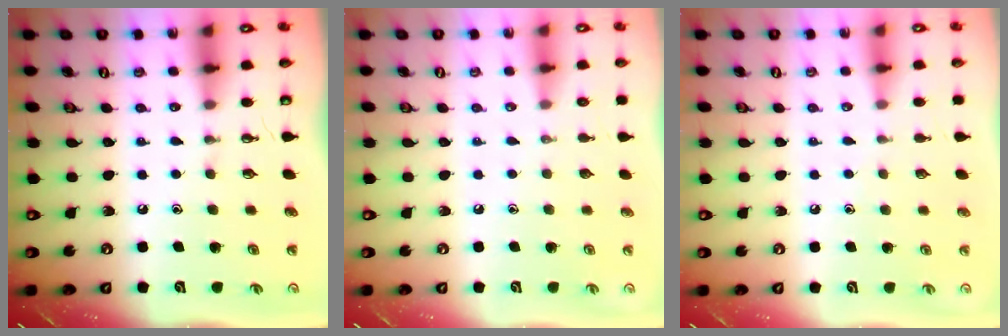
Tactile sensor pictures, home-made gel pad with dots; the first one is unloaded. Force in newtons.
{"total": 0.0}
{"total": 3.1, "press": 3.1, "slide": 0.4}